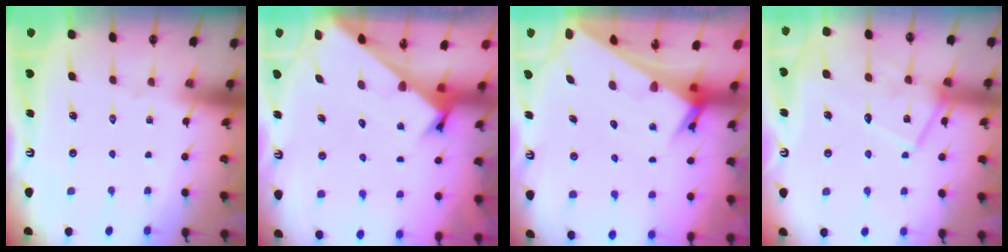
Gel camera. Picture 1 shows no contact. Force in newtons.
{"total": 2.5, "press": 2.4, "slide": 0.2}
{"total": 4.6, "press": 4.6, "slide": 0.3}
{"total": 15.9, "press": 15.9, "slide": 1.3}